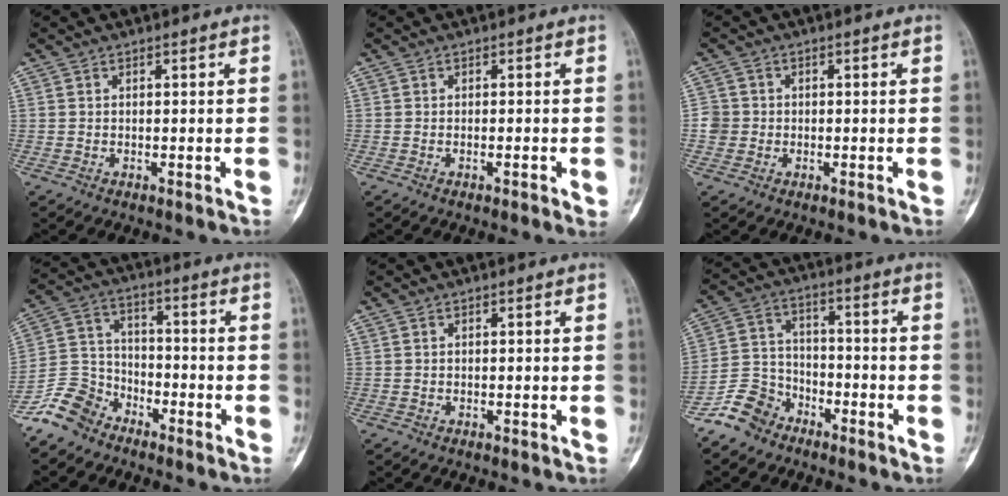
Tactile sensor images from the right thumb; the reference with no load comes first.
{"total": 2.0, "force": [-0.6, 0.4, 1.8], "torque": [-0.030, -0.001, -0.008]}
{"total": 2.8, "force": [-0.5, 2.8, 0.3], "torque": [0.017, 0.009, -0.016]}
{"total": 8.9, "force": [-6.8, 5.4, 2.1], "torque": [-0.031, 0.049, -0.148]}
{"total": 0.0}
{"total": 8.2, "force": [-6.1, 5.2, 1.7], "torque": [-0.020, 0.047, -0.129]}